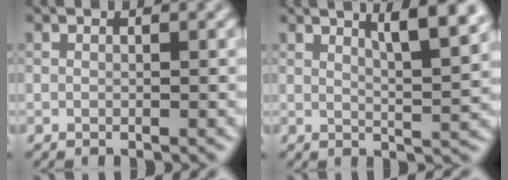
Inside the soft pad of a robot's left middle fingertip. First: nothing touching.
{"total": 6.1, "force": [3.3, 1.5, 4.9], "torque": [-0.050, 0.012, 0.044]}